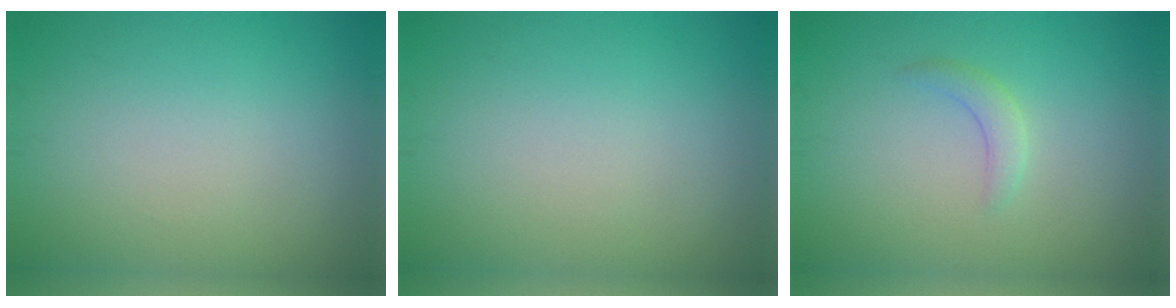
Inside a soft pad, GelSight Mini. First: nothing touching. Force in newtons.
{"total": 0.0}
{"total": 1.4, "press": 1.4, "slide": 0.1}